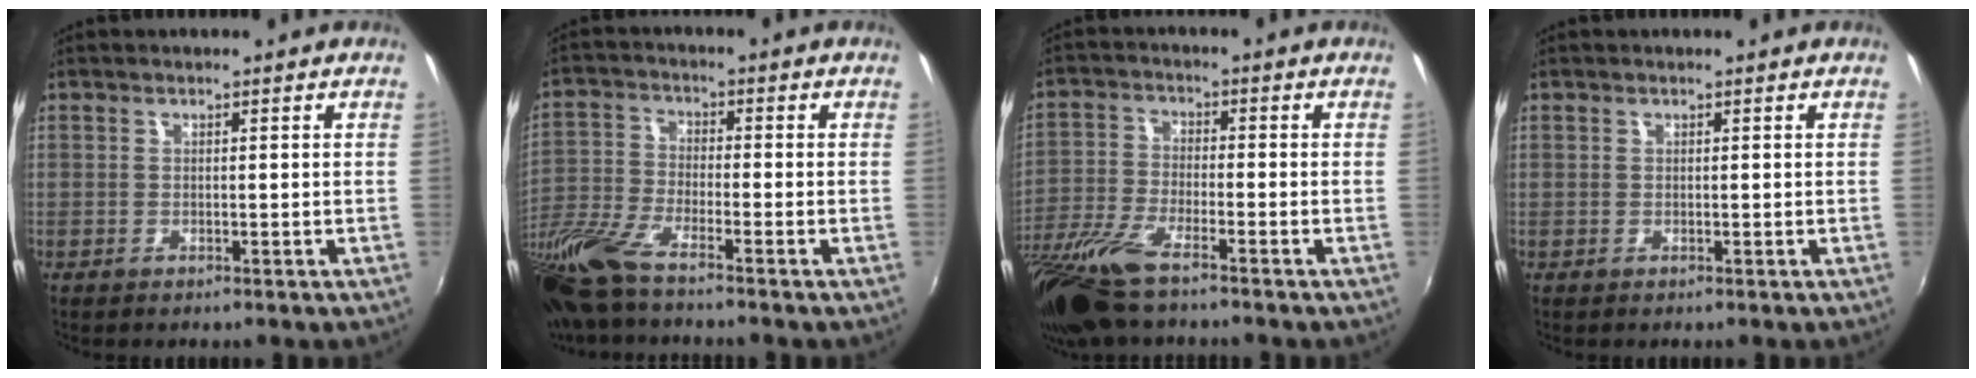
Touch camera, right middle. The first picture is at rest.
{"total": 13.2, "force": [-10.1, 2.4, 8.1], "torque": [-0.187, -0.032, -0.208]}
{"total": 12.4, "force": [-9.4, 2.2, 7.9], "torque": [-0.177, -0.037, -0.186]}
{"total": 0.0}